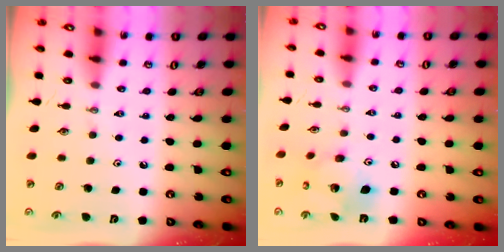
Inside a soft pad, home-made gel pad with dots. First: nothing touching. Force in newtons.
{"total": 13.4, "press": 13.4, "slide": 1.2}